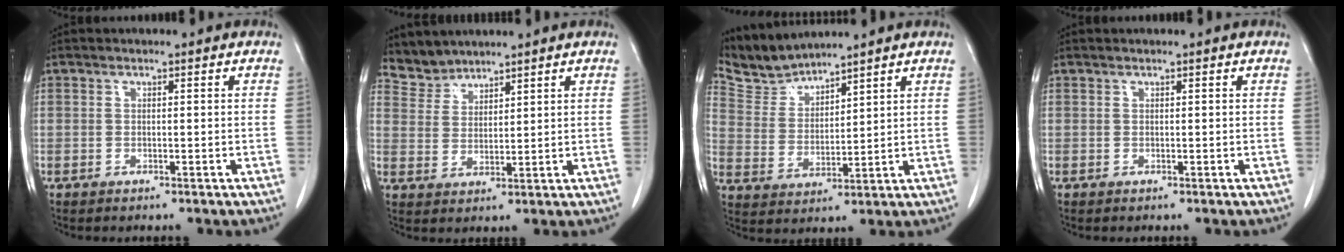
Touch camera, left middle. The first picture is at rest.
{"total": 4.1, "force": [3.9, 1.0, -0.7], "torque": [0.012, 0.007, 0.086]}
{"total": 6.3, "force": [6.3, 0.2, -0.3], "torque": [-0.010, 0.005, 0.143]}
{"total": 0.0}